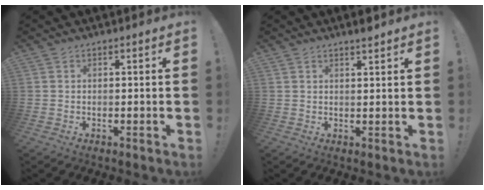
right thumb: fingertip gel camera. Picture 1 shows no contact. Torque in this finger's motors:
{"motor_torque": [-0.24, 0.59, 0.37, 0.07, 0.01]}